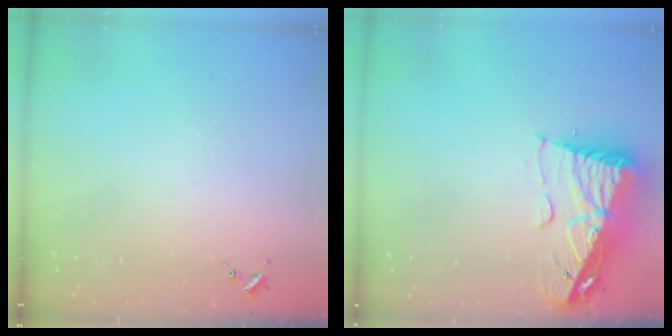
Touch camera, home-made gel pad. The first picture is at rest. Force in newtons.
{"total": 14.6, "press": 14.6, "slide": 1.6}